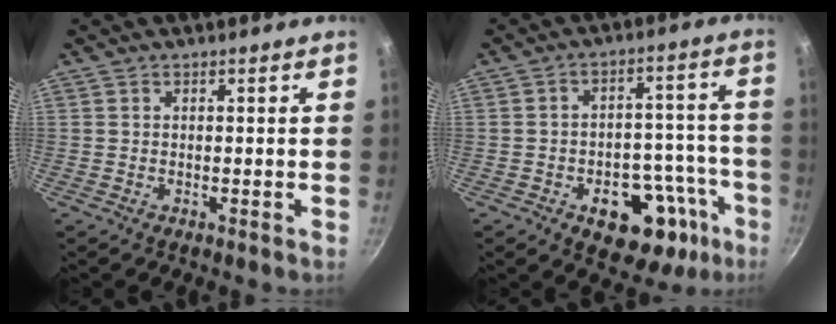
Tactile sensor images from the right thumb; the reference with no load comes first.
{"total": 18.0, "force": [-8.1, 11.0, 11.7], "torque": [-0.090, 0.051, -0.098]}